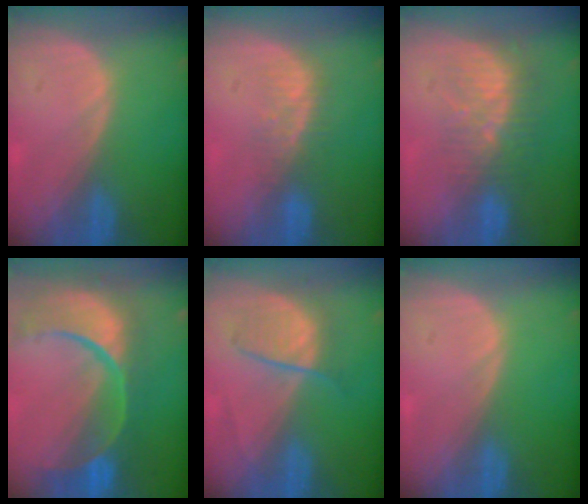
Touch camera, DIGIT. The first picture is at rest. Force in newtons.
{"total": 4.1, "press": 3.7, "slide": 1.8}
{"total": 8.6, "press": 7.4, "slide": 4.3}
{"total": 13.8, "press": 11.0, "slide": 8.5}
{"total": 4.9, "press": 4.9, "slide": 0.5}
{"total": 0.0}